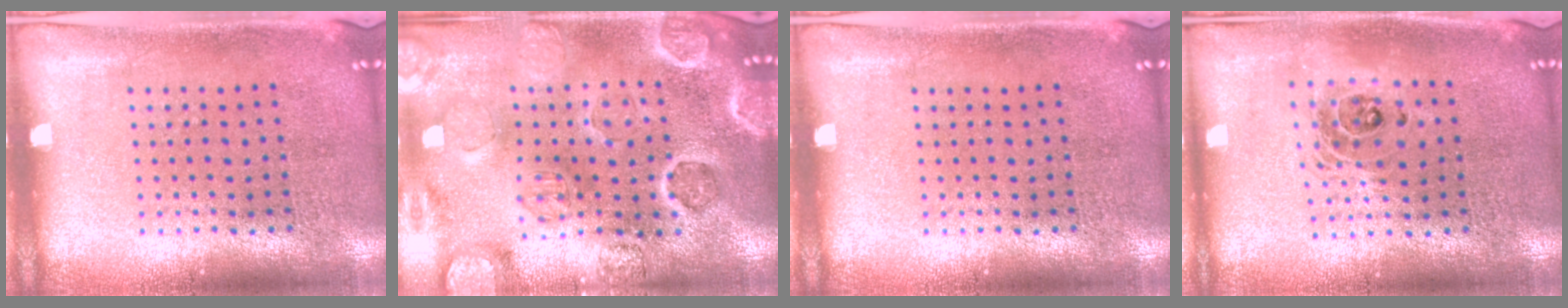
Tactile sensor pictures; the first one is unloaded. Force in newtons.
{"total": 2.7, "press": 2.7, "slide": 0.2}
{"total": 0.0}
{"total": 1.5, "press": 1.2, "slide": 0.9}